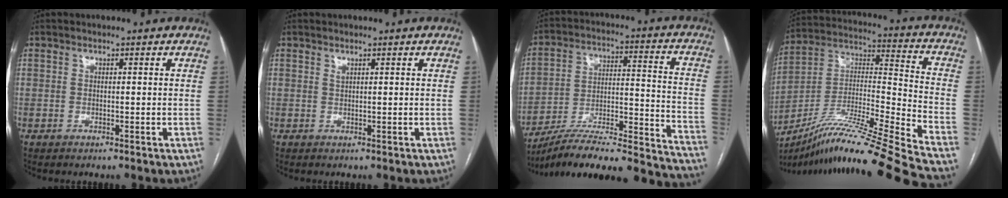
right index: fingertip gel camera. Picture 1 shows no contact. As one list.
[{"total": 0.6, "force": [0.5, 0.1, 0.3], "torque": [-0.009, -0.003, 0.010]}, {"total": 30.0, "force": [-26.9, 2.3, 13.0], "torque": [-0.128, 0.002, -0.387]}, {"total": 25.3, "force": [-21.1, -2.4, 13.8], "torque": [-0.218, -0.015, -0.361]}]